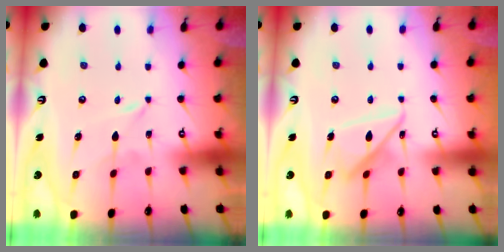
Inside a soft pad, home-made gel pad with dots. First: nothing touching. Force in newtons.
{"total": 13.5, "press": 13.5, "slide": 1.2}